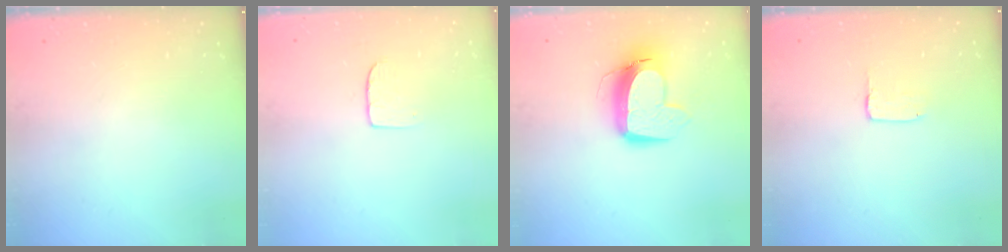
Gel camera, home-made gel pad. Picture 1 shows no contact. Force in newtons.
{"total": 4.7, "press": 4.7, "slide": 0.4}
{"total": 11.5, "press": 11.4, "slide": 1.2}
{"total": 2.0, "press": 2.0, "slide": 0.0}